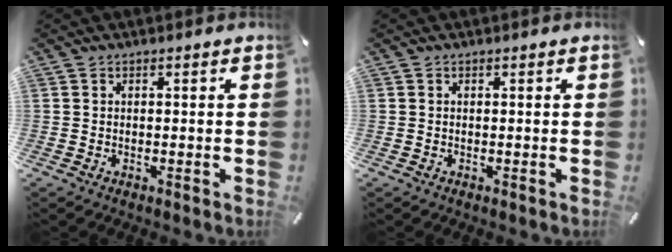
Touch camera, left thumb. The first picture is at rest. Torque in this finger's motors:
{"motor_torque": [-0.17, -0.33, -0.03, 0.11, 0.00]}